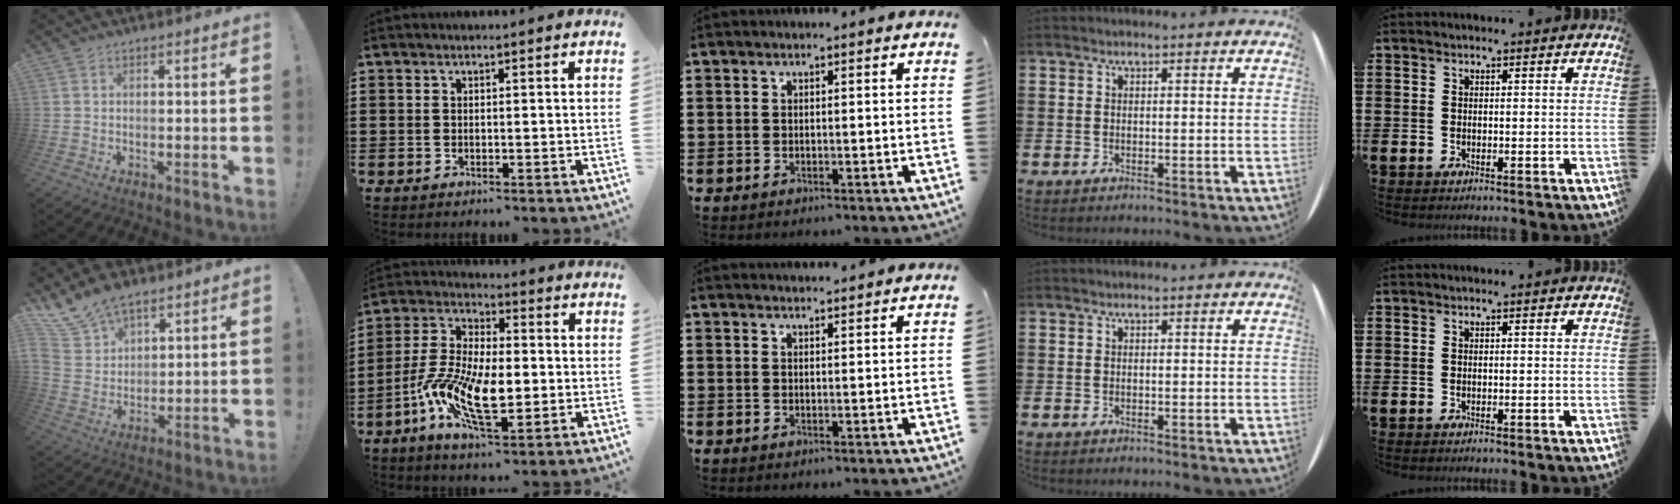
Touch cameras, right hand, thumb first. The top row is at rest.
{"thumb": {"total": 10.8, "force": [8.8, 5.4, 3.5], "torque": [-0.083, -0.056, 0.175]}, "index": {"total": 11.5, "force": [-3.3, 4.9, 9.8], "torque": [-0.226, -0.009, -0.064]}, "middle": {"total": 1.5, "force": [1.5, 0.0, 0.1], "torque": [0.002, -0.003, 0.027]}}